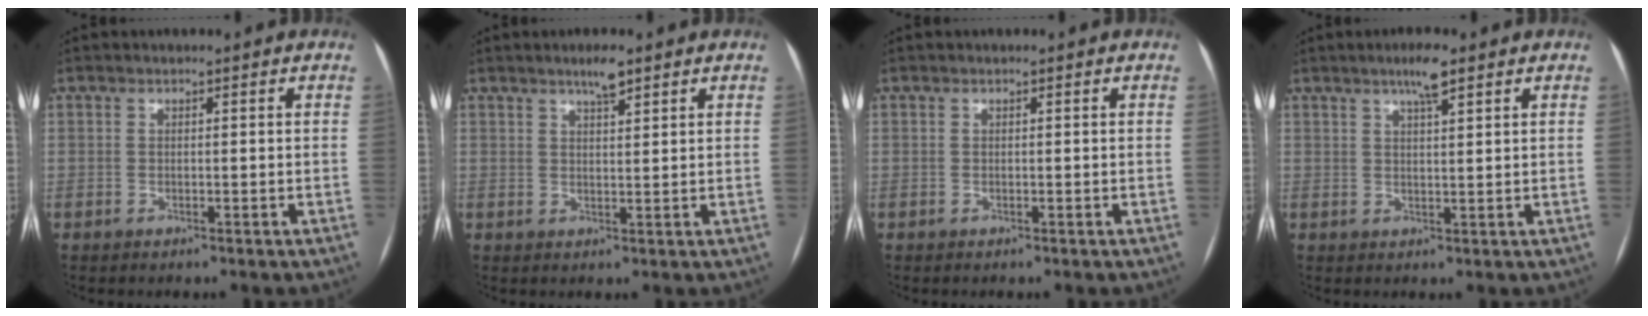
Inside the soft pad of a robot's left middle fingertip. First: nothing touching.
{"total": 2.9, "force": [2.1, 0.4, 1.9], "torque": [-0.036, 0.002, 0.035]}
{"total": 0.0}
{"total": 3.8, "force": [2.5, 0.3, 2.9], "torque": [-0.052, 0.003, 0.041]}